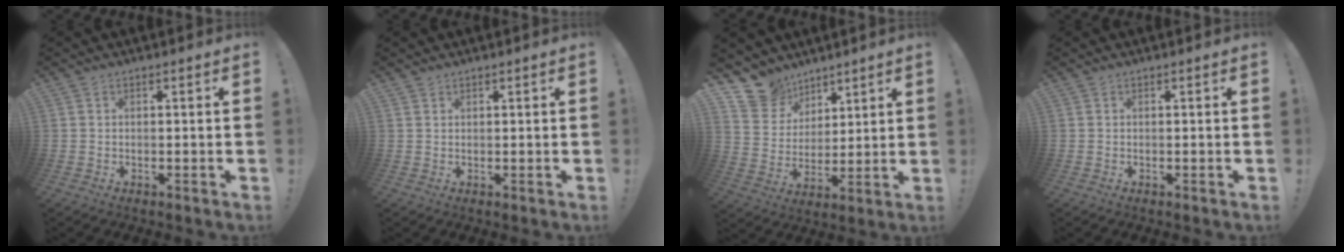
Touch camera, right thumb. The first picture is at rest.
{"total": 1.0, "force": [0.9, 0.5, 0.1], "torque": [-0.001, -0.001, 0.018]}
{"total": 13.8, "force": [10.1, 8.9, 3.5], "torque": [-0.080, -0.065, 0.198]}
{"total": 0.0}